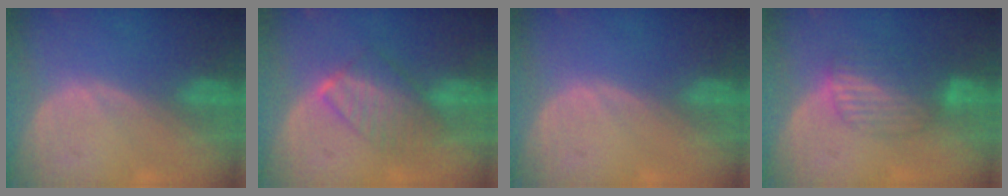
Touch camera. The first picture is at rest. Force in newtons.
{"total": 6.5, "press": 6.4, "slide": 0.6}
{"total": 0.0}
{"total": 6.8, "press": 6.1, "slide": 3.1}